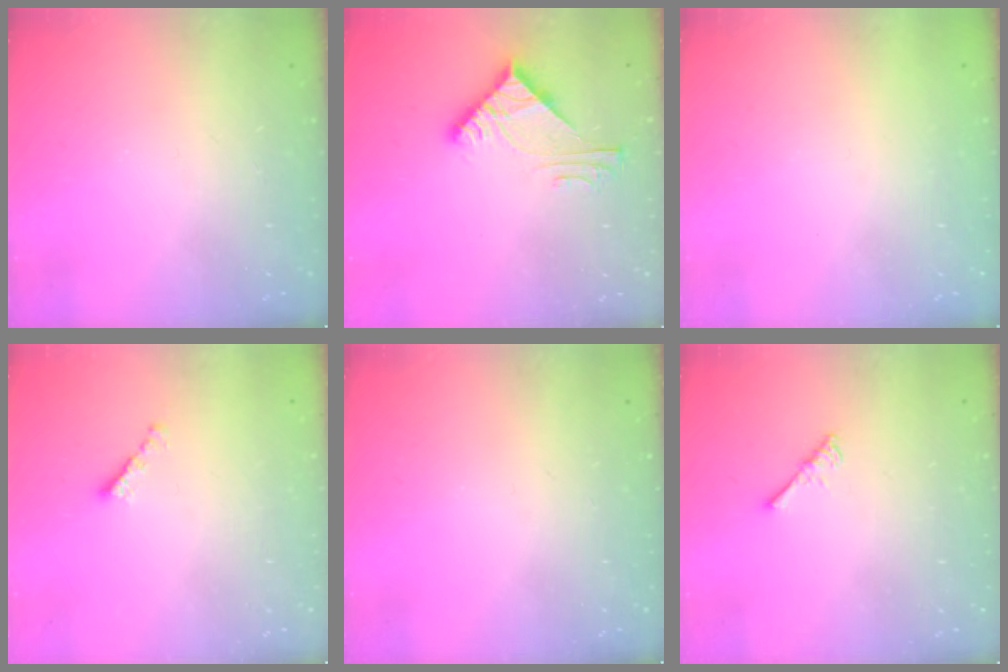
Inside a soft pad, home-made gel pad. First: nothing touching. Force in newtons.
{"total": 6.6, "press": 6.6, "slide": 0.5}
{"total": 0.8, "press": 0.7, "slide": 0.3}
{"total": 2.2, "press": 2.1, "slide": 0.7}
{"total": 0.0}
{"total": 2.7, "press": 2.6, "slide": 0.5}